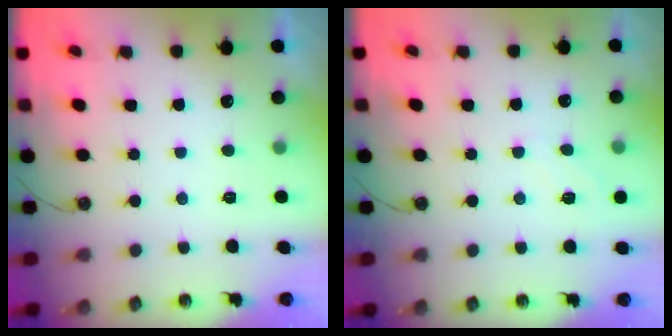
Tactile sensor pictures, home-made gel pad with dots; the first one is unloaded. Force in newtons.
{"total": 3.7, "press": 3.7, "slide": 0.5}